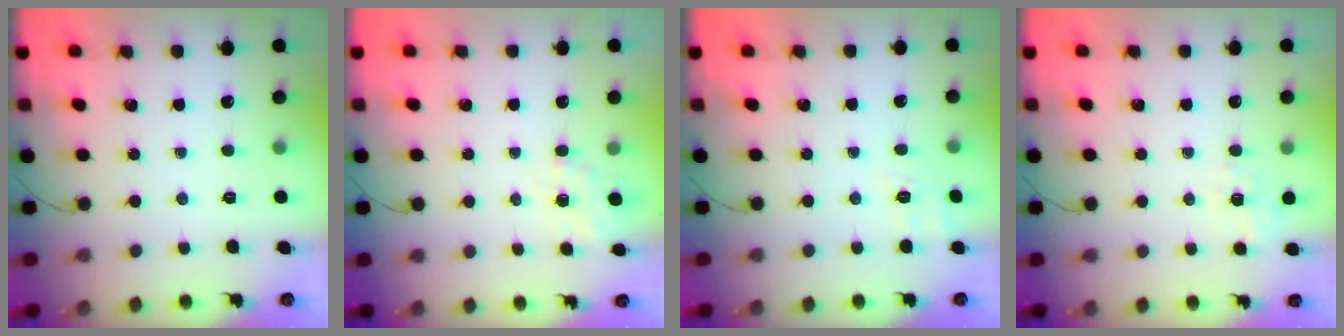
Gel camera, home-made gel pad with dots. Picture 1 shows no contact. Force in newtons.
{"total": 5.1, "press": 4.8, "slide": 1.5}
{"total": 2.8, "press": 2.1, "slide": 1.9}
{"total": 2.1, "press": 1.3, "slide": 1.7}